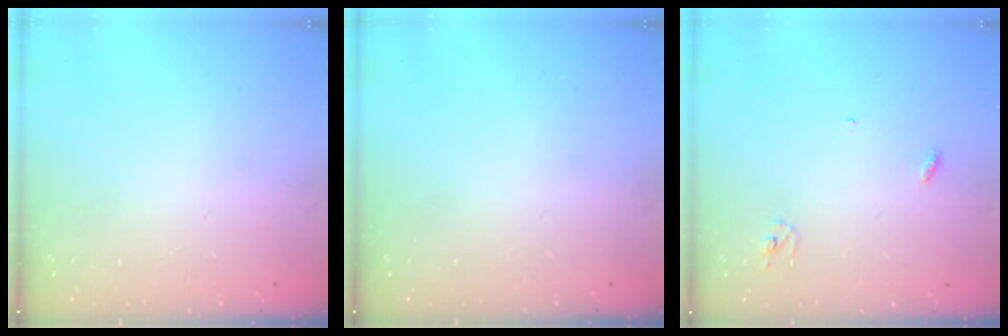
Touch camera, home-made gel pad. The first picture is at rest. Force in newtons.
{"total": 0.0}
{"total": 2.8, "press": 2.8, "slide": 0.2}